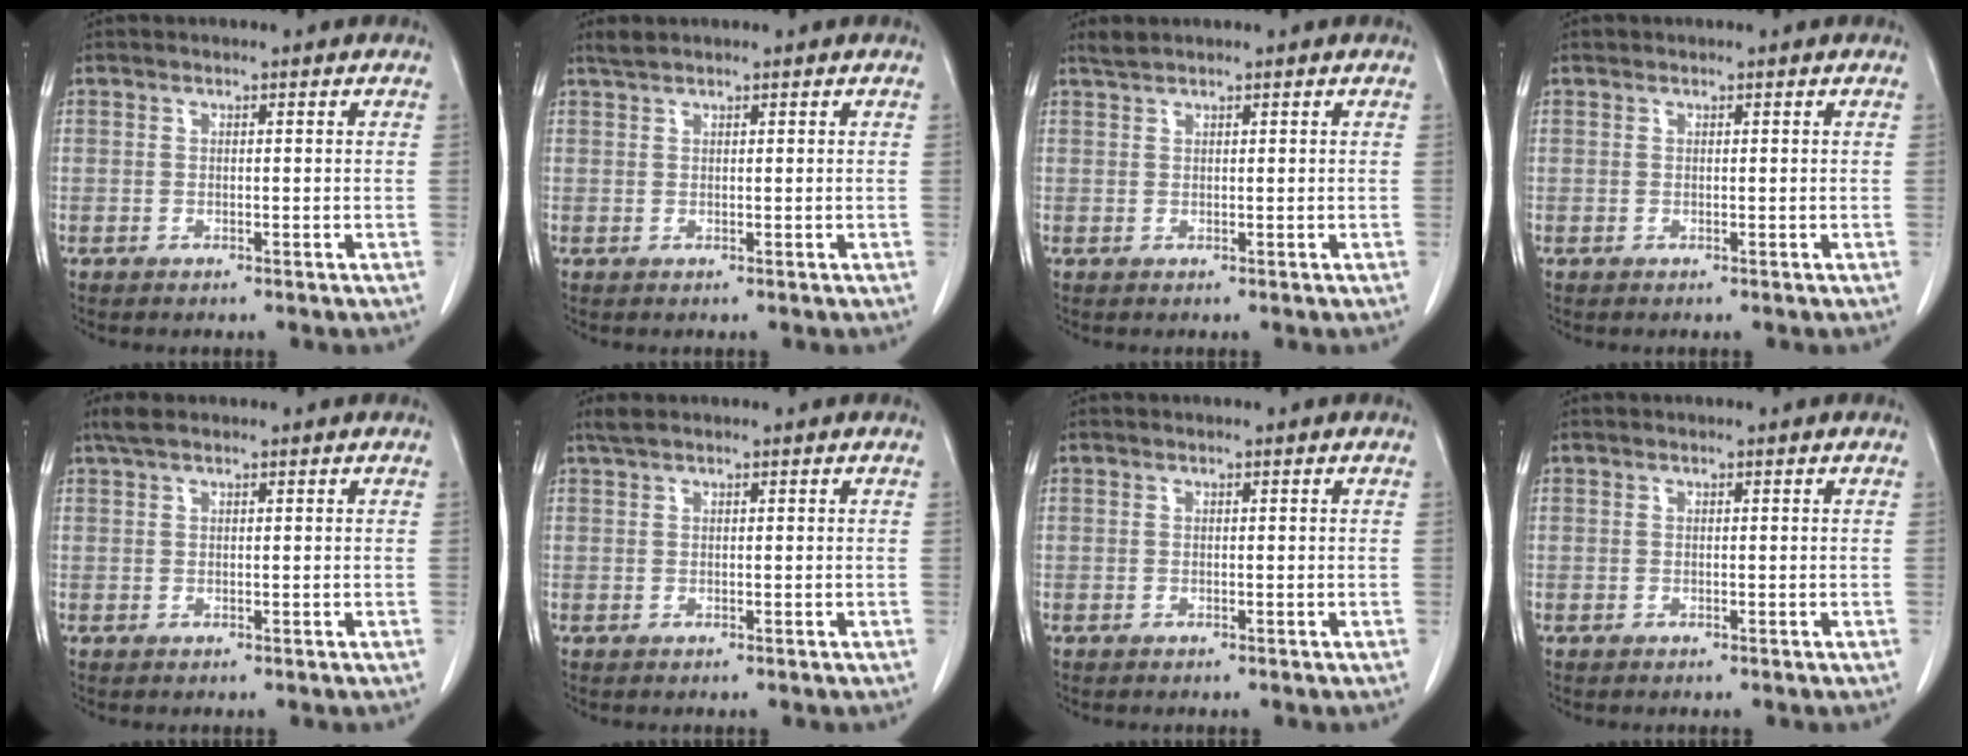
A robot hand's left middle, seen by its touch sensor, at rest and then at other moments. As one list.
[{"total": 1.2, "force": [1.1, 0.0, 0.4], "torque": [-0.013, 0.009, 0.026]}, {"total": 1.1, "force": [1.1, 0.0, 0.3], "torque": [-0.010, 0.007, 0.027]}, {"total": 0.0}, {"total": 2.2, "force": [1.6, 0.5, 1.3], "torque": [-0.032, 0.018, 0.032]}, {"total": 1.3, "force": [1.1, 0.1, 0.8], "torque": [-0.021, 0.014, 0.025]}, {"total": 0.0}, {"total": 0.0}]